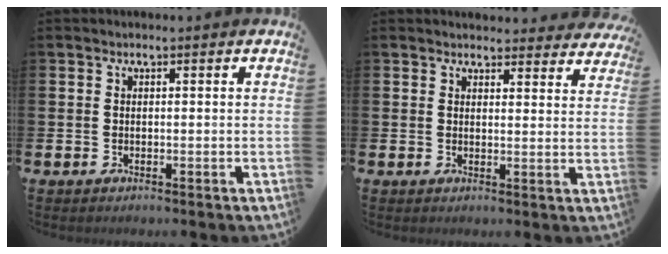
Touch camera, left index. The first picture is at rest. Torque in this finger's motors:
{"motor_torque": [0.80, -1.22, 0.14, 0.00]}